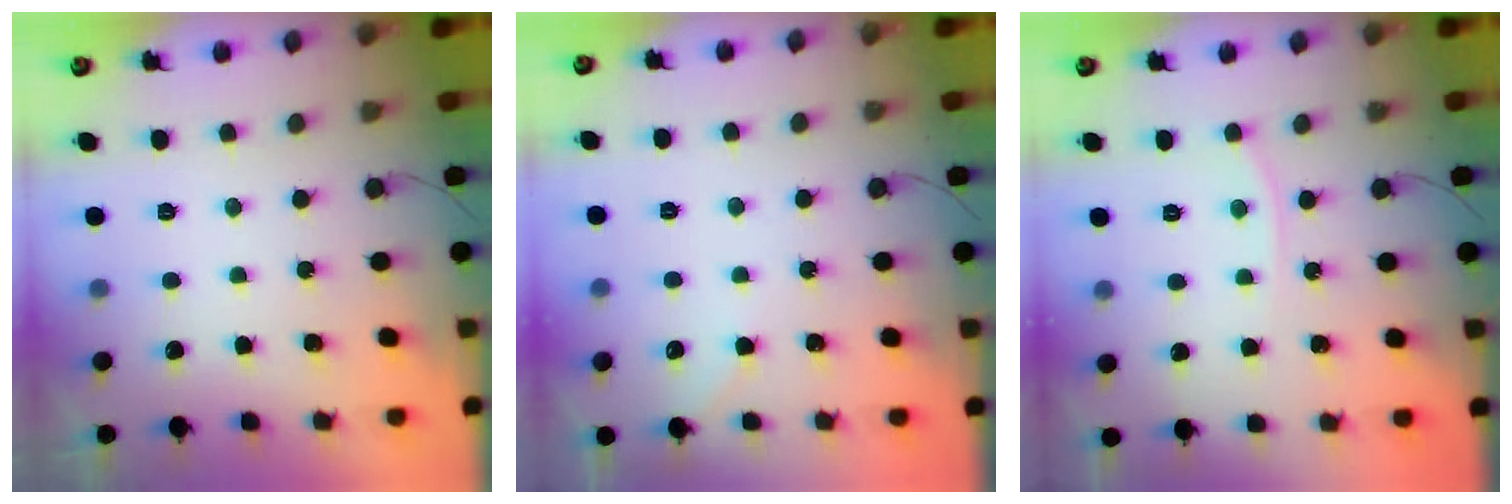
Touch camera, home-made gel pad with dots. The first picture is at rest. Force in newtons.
{"total": 2.2, "press": 2.1, "slide": 0.3}
{"total": 4.3, "press": 4.3, "slide": 0.5}